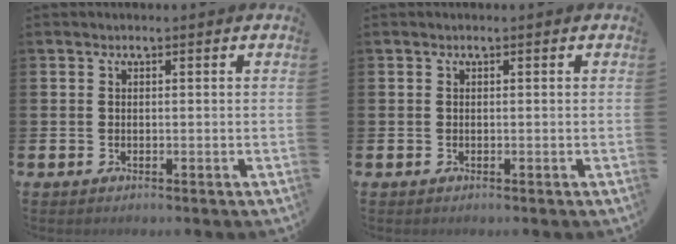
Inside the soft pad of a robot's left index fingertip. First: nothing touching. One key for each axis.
{"total": 0.0}